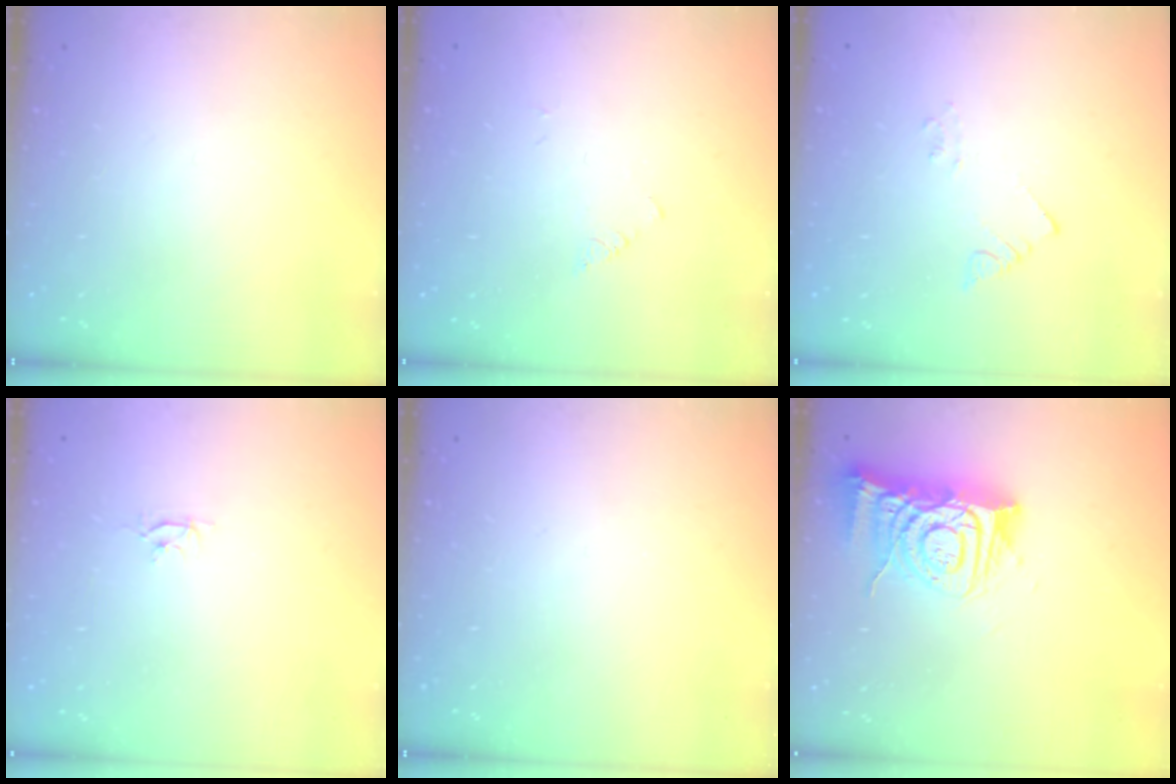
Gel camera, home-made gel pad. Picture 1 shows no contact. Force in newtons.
{"total": 1.0, "press": 0.9, "slide": 0.2}
{"total": 2.1, "press": 2.1, "slide": 0.3}
{"total": 2.6, "press": 2.6, "slide": 0.3}
{"total": 0.0}
{"total": 12.6, "press": 12.6, "slide": 1.1}